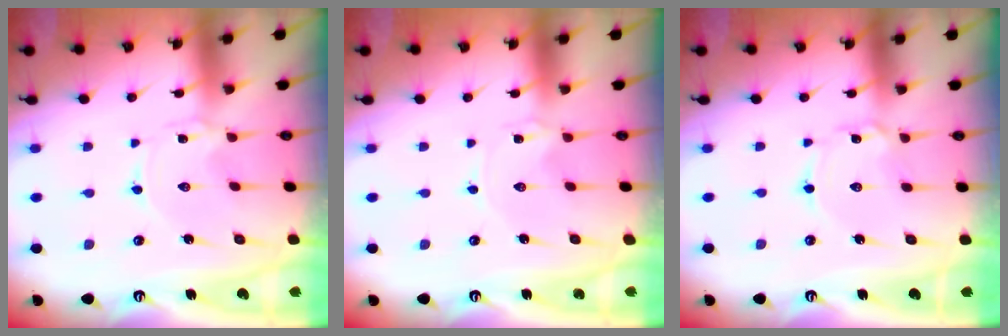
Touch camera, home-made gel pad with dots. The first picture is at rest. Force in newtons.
{"total": 0.0}
{"total": 1.9, "press": 1.9, "slide": 0.2}